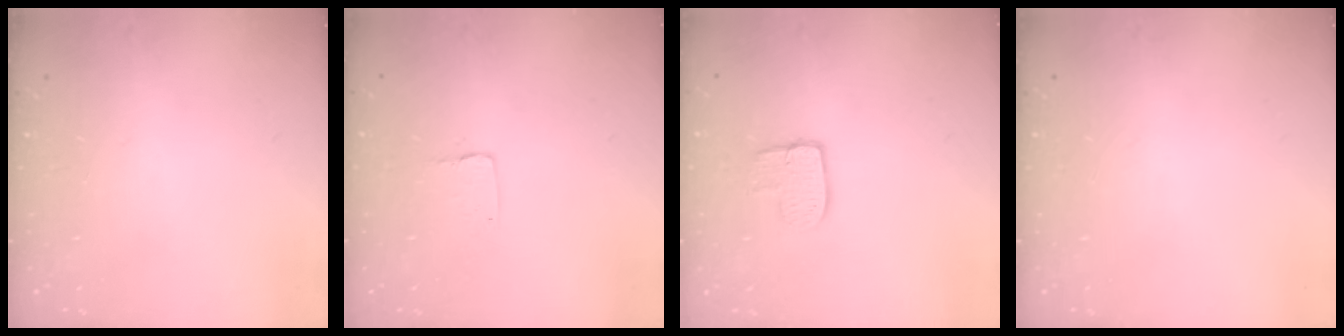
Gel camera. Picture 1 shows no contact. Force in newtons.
{"total": 2.0, "press": 2.0, "slide": 0.2}
{"total": 7.9, "press": 7.9, "slide": 0.5}
{"total": 0.0}